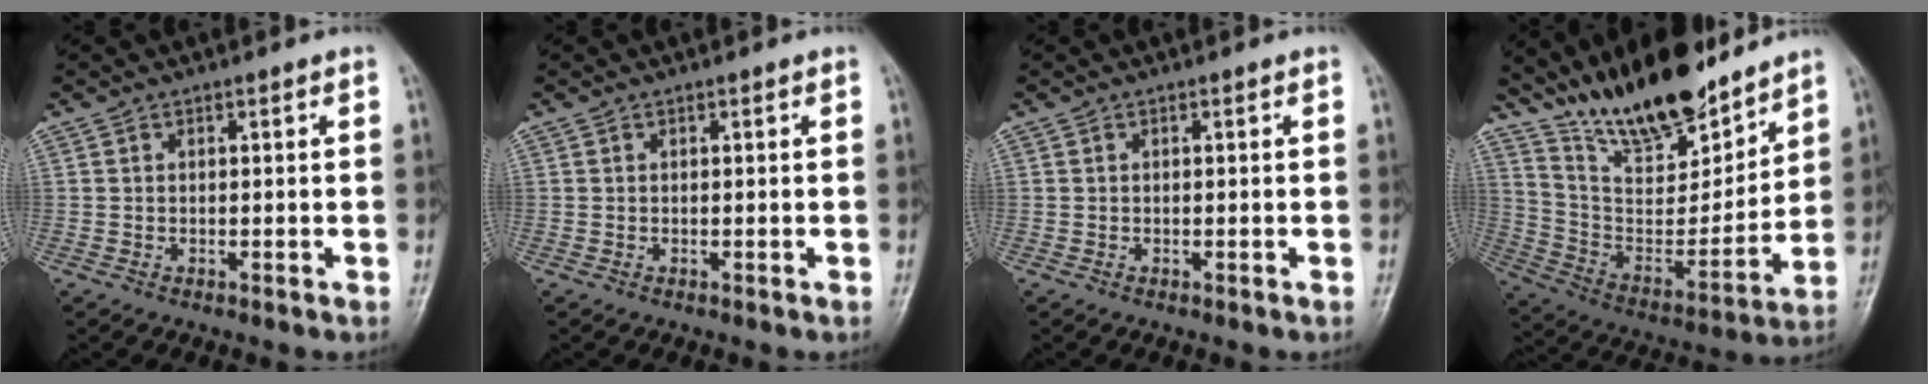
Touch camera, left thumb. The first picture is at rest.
{"total": 0.0}
{"total": 0.0}
{"total": 21.3, "force": [17.1, 6.9, 10.7], "torque": [-0.136, -0.097, 0.304]}